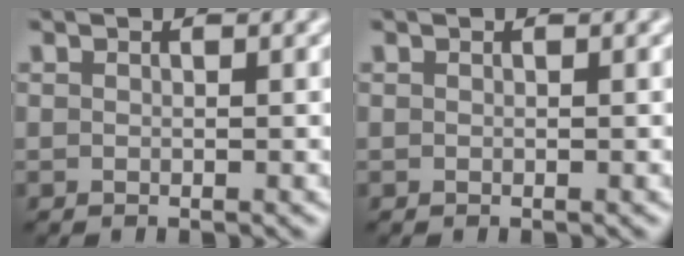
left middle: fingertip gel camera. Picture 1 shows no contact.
{"total": 0.0}